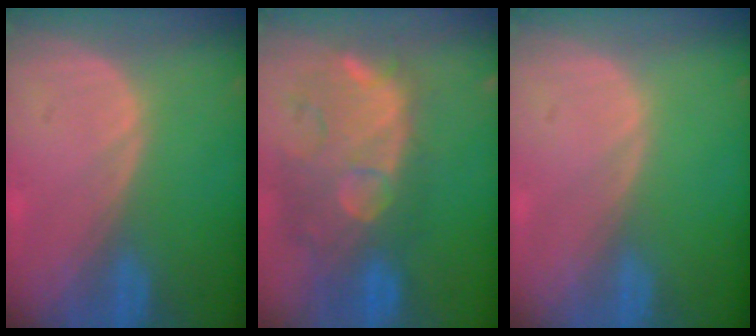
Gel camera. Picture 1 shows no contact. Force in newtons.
{"total": 12.2, "press": 11.0, "slide": 5.2}
{"total": 0.0}